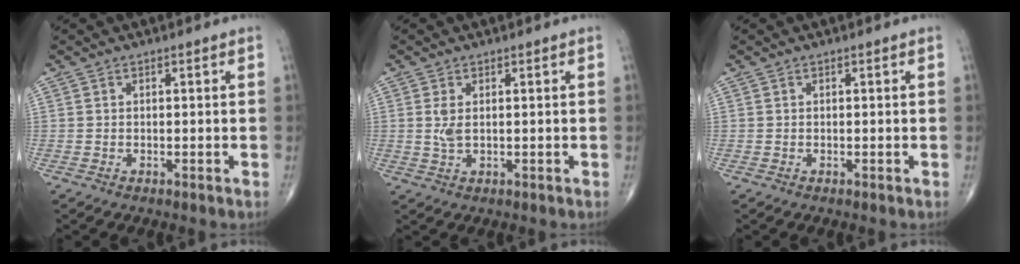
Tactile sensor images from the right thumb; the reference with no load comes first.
{"total": 2.5, "force": [0.5, 1.1, 2.2], "torque": [-0.050, -0.002, 0.015]}
{"total": 0.0}